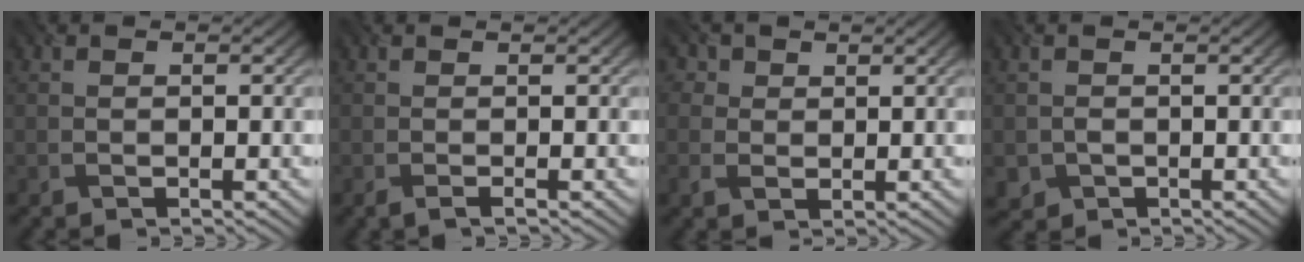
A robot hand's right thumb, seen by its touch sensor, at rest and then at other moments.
{"total": 1.1, "force": [-0.2, 0.1, 1.1], "torque": [-0.020, -0.003, -0.006]}
{"total": 3.0, "force": [0.9, 2.6, 1.4], "torque": [-0.035, 0.000, 0.015]}
{"total": 1.5, "force": [-0.4, 1.3, 0.6], "torque": [-0.017, -0.007, -0.005]}